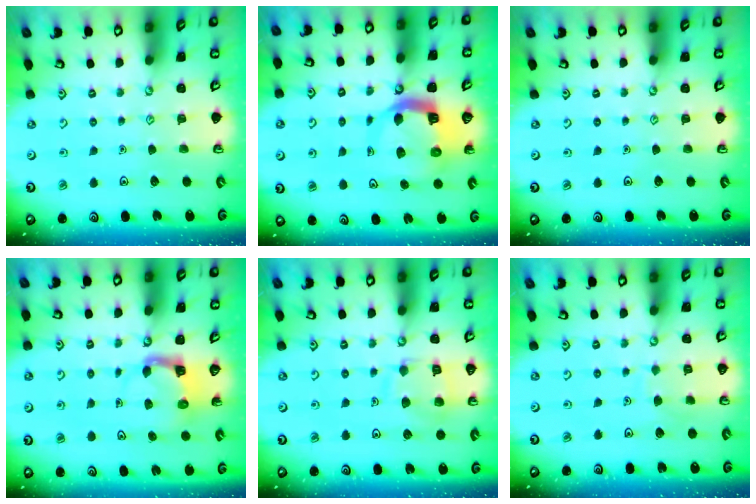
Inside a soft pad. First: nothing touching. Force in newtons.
{"total": 10.4, "press": 10.4, "slide": 1.3}
{"total": 0.0}
{"total": 3.9, "press": 3.9, "slide": 0.2}
{"total": 11.6, "press": 11.5, "slide": 1.3}
{"total": 5.2, "press": 5.1, "slide": 0.4}